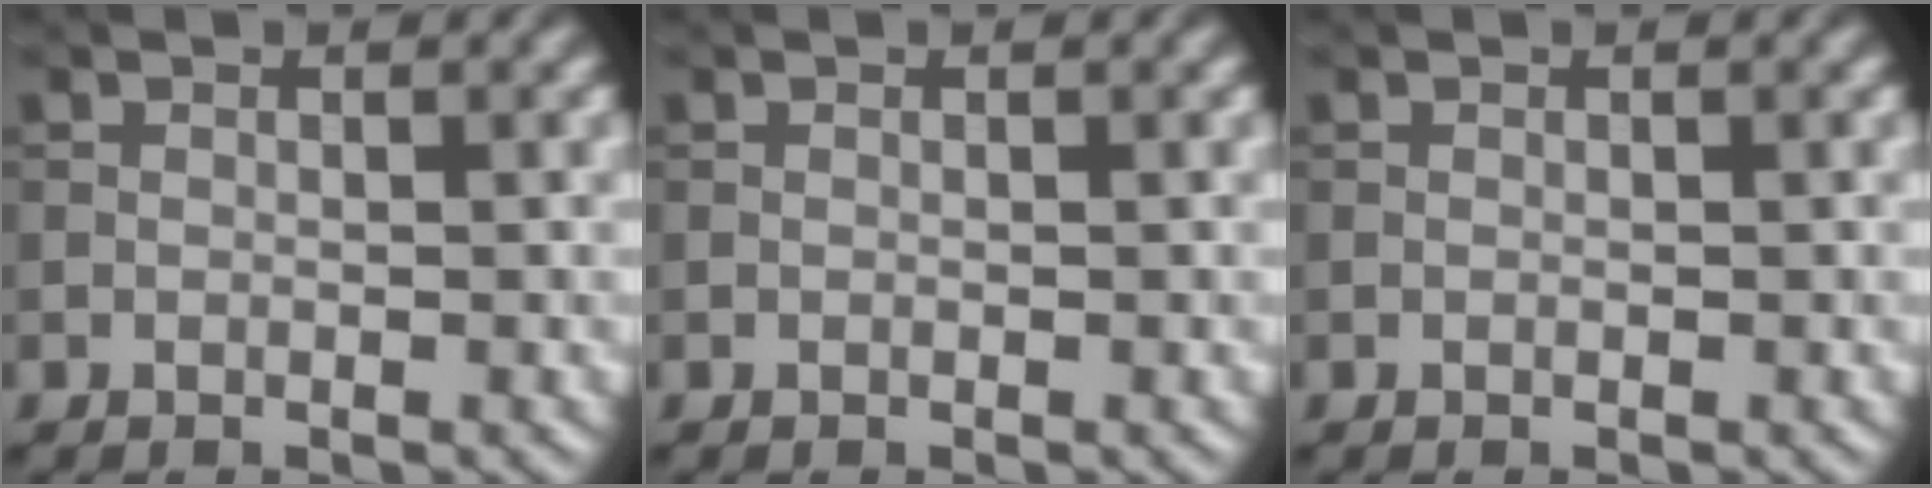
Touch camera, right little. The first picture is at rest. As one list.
[{"total": 0.0}, {"total": 0.0}]